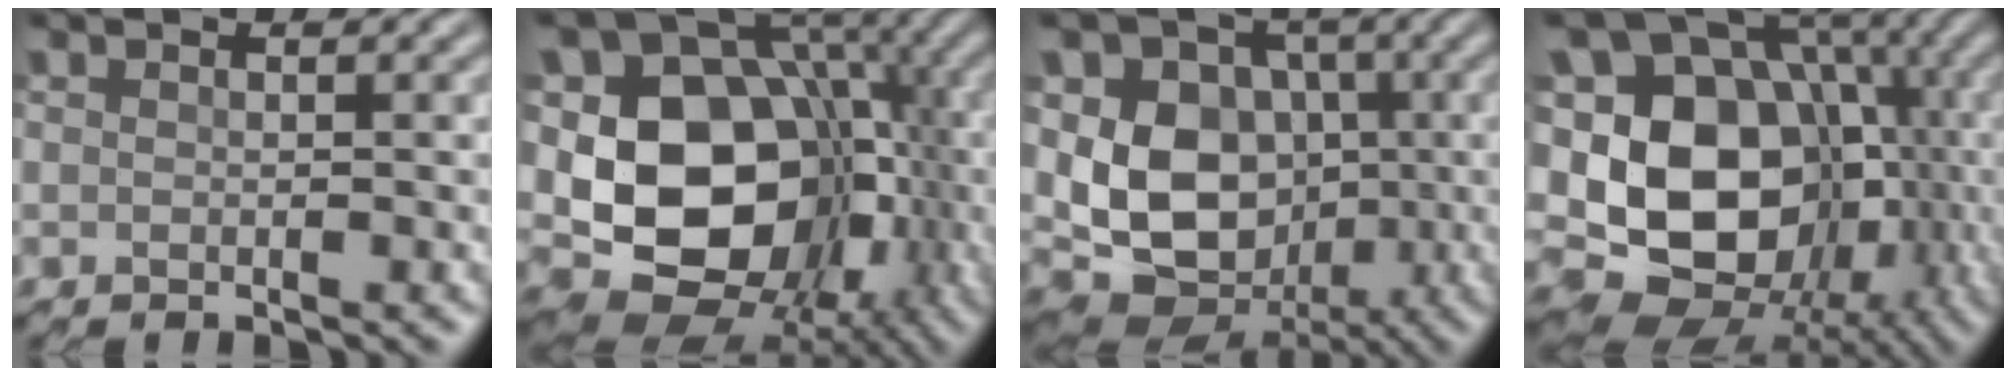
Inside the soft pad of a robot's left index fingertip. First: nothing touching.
{"total": 16.6, "force": [-2.7, 12.4, 10.7], "torque": [-0.173, -0.014, -0.038]}
{"total": 12.3, "force": [-1.0, 9.7, 7.5], "torque": [-0.130, -0.007, -0.034]}
{"total": 19.9, "force": [-2.7, 15.6, 12.0], "torque": [-0.218, 0.003, -0.051]}